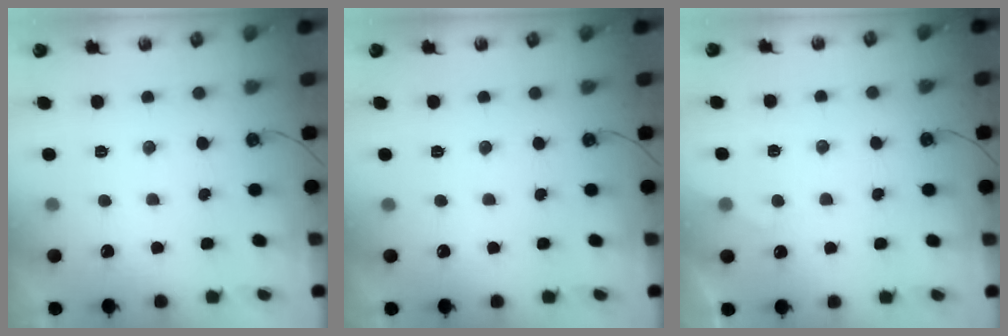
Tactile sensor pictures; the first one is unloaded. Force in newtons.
{"total": 0.0}
{"total": 3.6, "press": 3.6, "slide": 0.5}